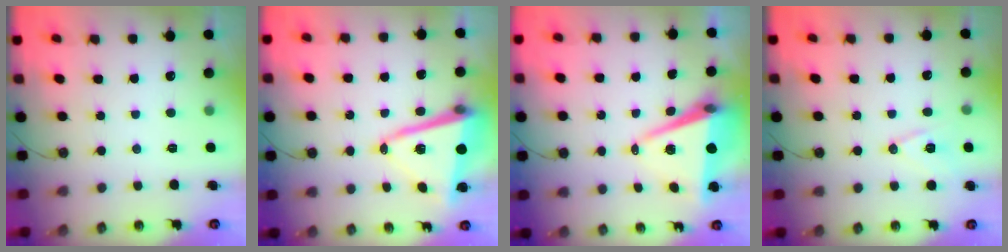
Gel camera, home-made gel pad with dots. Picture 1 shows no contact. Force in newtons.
{"total": 12.7, "press": 12.4, "slide": 2.9}
{"total": 9.3, "press": 8.4, "slide": 4.1}
{"total": 9.5, "press": 8.8, "slide": 3.6}